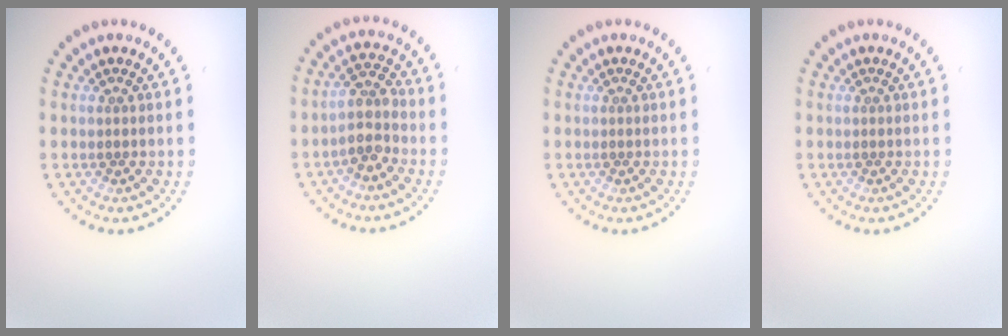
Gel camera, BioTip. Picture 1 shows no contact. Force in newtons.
{"total": 2.9, "press": 2.4, "slide": 1.6}
{"total": 0.0}
{"total": 0.0}